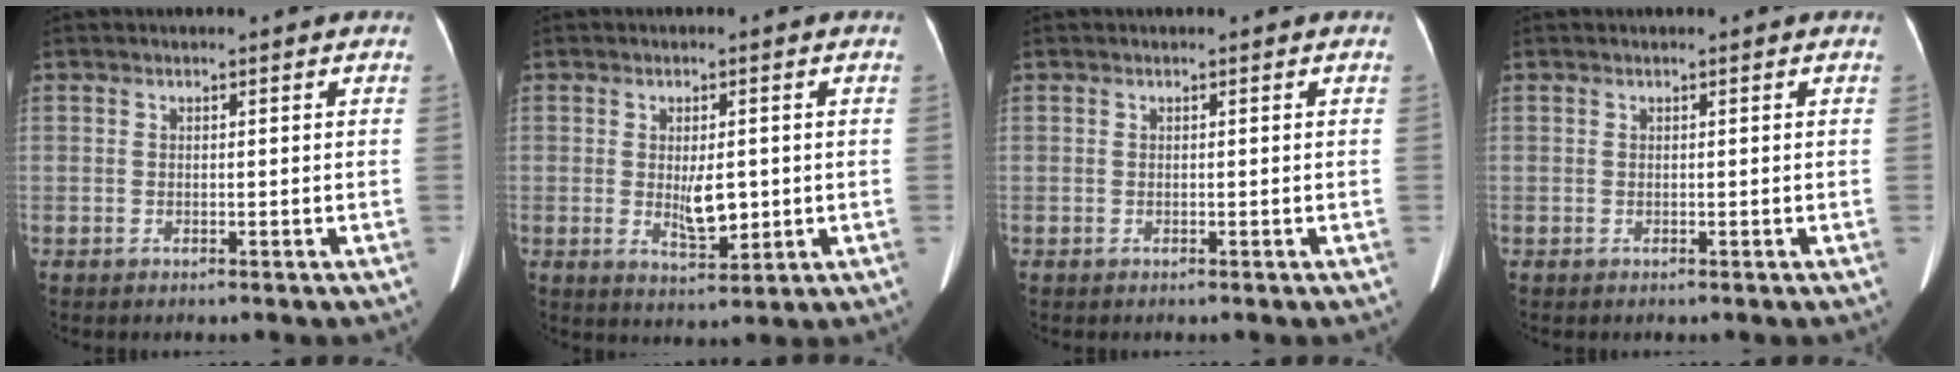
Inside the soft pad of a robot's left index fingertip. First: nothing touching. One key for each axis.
{"total": 5.0, "fx": -0.2, "fy": 1.9, "fz": 4.7, "tx": -0.082, "ty": -0.010, "tz": 0.006}
{"total": 0.0}
{"total": 0.0}